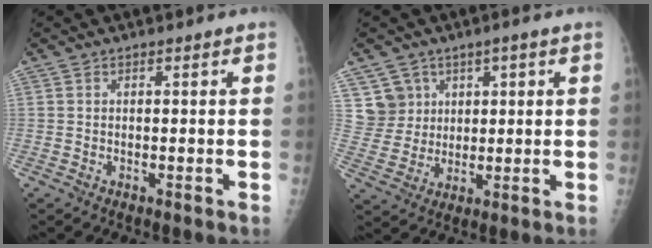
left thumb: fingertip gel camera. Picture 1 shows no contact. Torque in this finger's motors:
{"motor_torque": [0.49, 0.68, 0.37, -0.01, 0.20]}